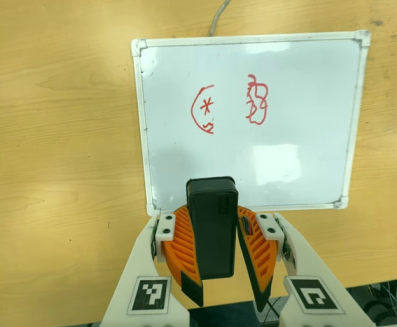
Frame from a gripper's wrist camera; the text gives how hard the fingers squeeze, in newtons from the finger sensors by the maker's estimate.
{"total": 10.1, "left": 9.7, "right": 10.6}